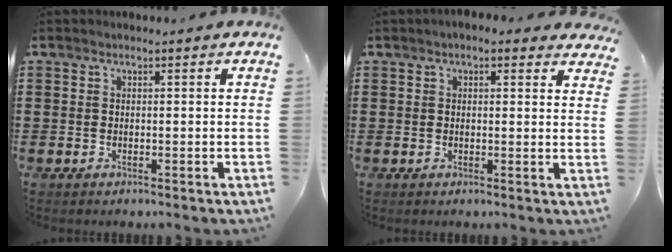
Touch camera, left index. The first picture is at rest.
{"total": 2.2, "force": [1.8, 0.6, 1.0], "torque": [-0.025, 0.001, 0.034]}